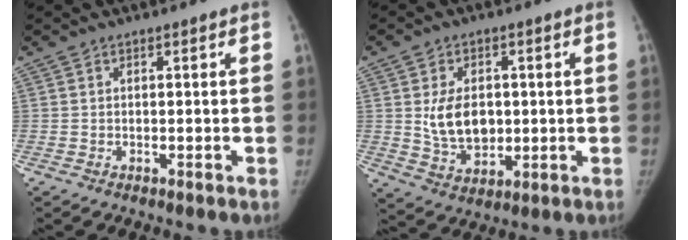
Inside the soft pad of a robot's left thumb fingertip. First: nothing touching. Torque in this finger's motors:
{"motor_torque": [0.77, 1.38, 0.77, -1.11, 0.30]}